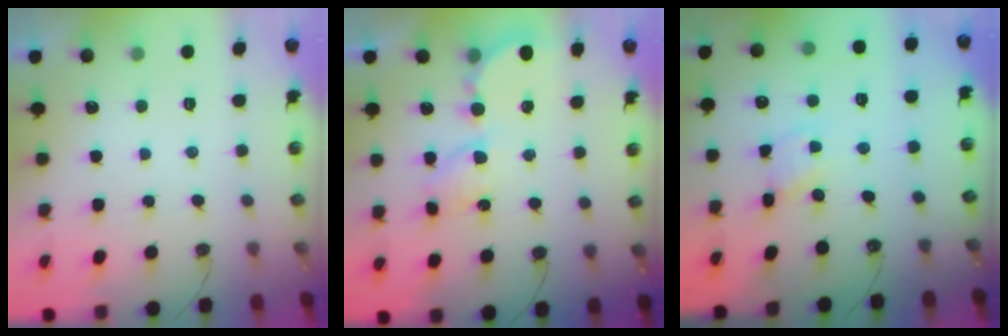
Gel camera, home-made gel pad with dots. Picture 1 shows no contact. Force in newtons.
{"total": 6.3, "press": 6.3, "slide": 0.6}
{"total": 1.5, "press": 1.5, "slide": 0.0}